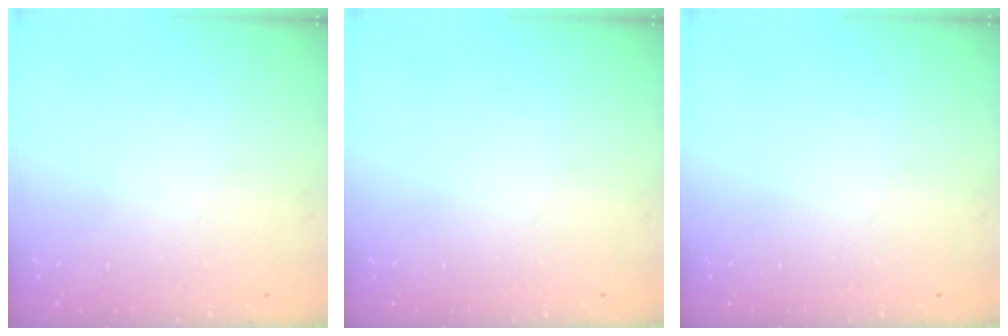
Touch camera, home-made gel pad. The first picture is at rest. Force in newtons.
{"total": 0.0}
{"total": 0.0}